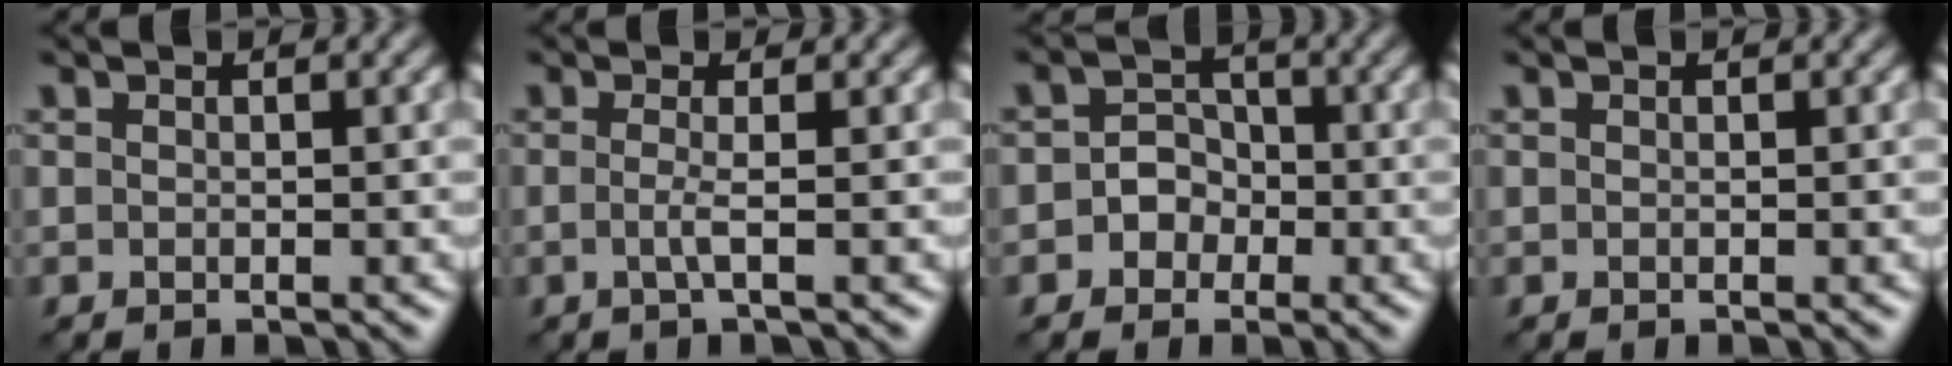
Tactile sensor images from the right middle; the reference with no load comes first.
{"total": 1.7, "force": [-0.2, 0.4, 1.6], "torque": [-0.031, -0.005, -0.009]}
{"total": 2.5, "force": [-0.7, 2.3, 0.8], "torque": [0.014, 0.004, -0.024]}
{"total": 0.0}